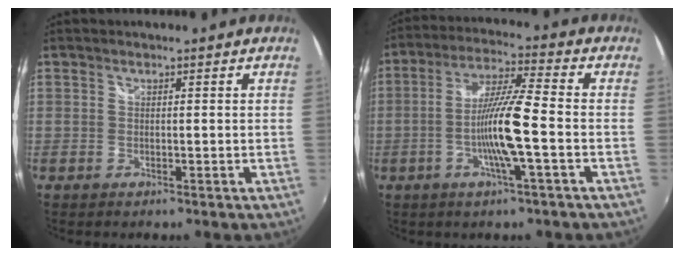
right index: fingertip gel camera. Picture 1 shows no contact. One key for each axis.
{"total": 10.9, "fx": -3.1, "fy": 0.0, "fz": 10.4, "tx": -0.203, "ty": 0.000, "tz": -0.060}